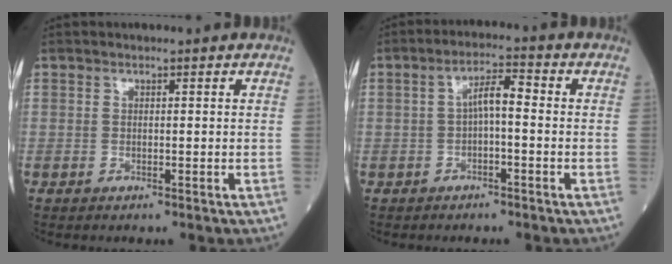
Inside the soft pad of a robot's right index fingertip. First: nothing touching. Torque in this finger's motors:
{"motor_torque": [0.68, -0.02, 0.36, 0.09]}